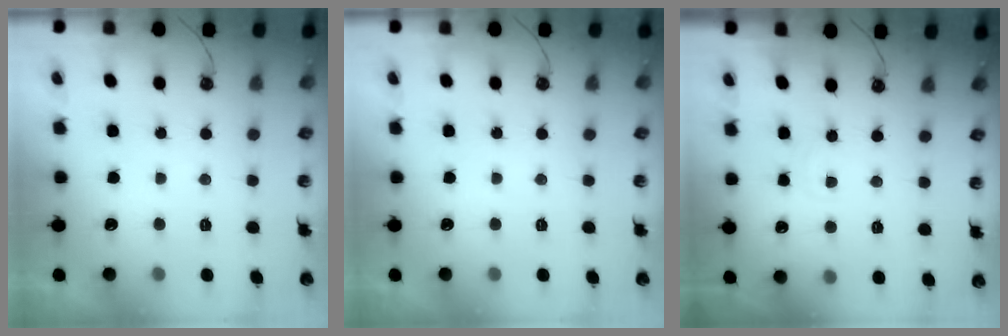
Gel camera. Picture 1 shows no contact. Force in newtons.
{"total": 0.0}
{"total": 2.7, "press": 2.7, "slide": 0.4}